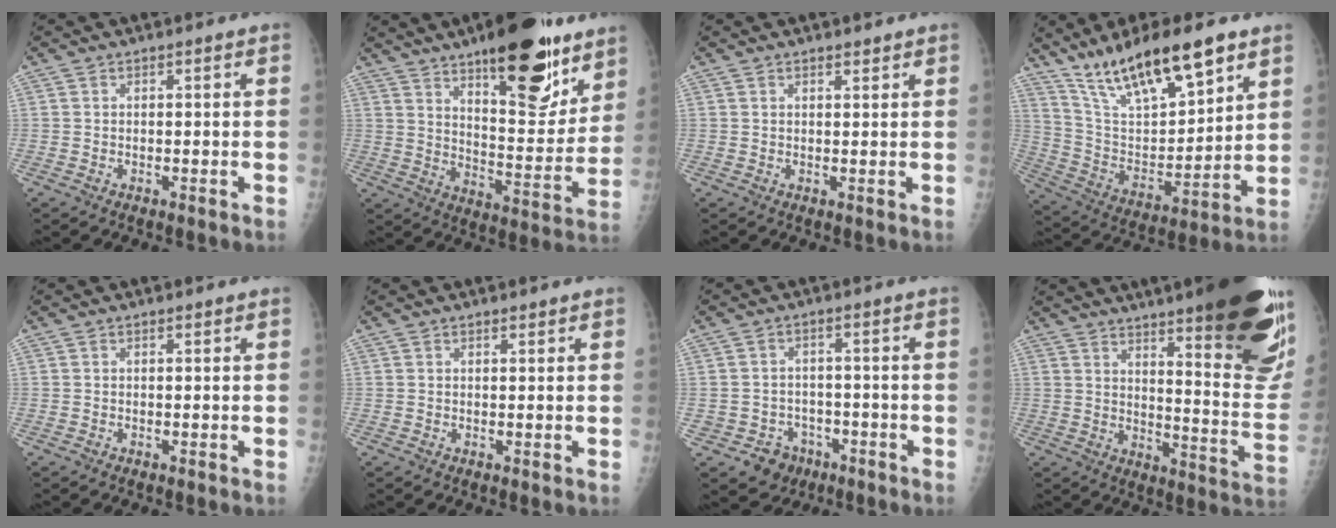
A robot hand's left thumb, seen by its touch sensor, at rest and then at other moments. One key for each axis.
{"total": 22.5, "fx": 14.0, "fy": 8.1, "fz": 15.6, "tx": -0.175, "ty": -0.073, "tz": 0.213}
{"total": 1.2, "fx": 1.0, "fy": 0.4, "fz": 0.3, "tx": 0.000, "ty": -0.008, "tz": 0.015}
{"total": 19.7, "fx": 13.6, "fy": 5.8, "fz": 13.0, "tx": -0.200, "ty": -0.052, "tz": 0.254}
{"total": 0.0}
{"total": 0.6, "fx": 0.5, "fy": 0.2, "fz": 0.1, "tx": -0.005, "ty": -0.005, "tz": 0.009}
{"total": 6.0, "fx": -2.9, "fy": 5.1, "fz": 0.8, "tx": 0.006, "ty": 0.021, "tz": -0.038}
{"total": 27.3, "fx": 17.9, "fy": 4.8, "fz": 20.0, "tx": -0.224, "ty": -0.091, "tz": 0.240}